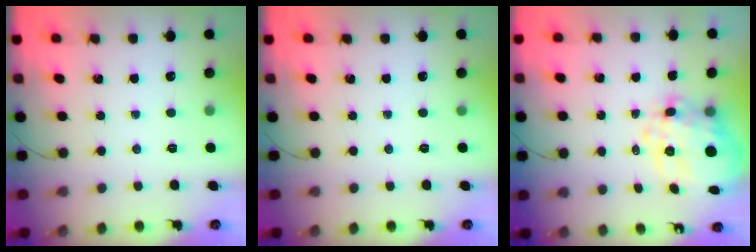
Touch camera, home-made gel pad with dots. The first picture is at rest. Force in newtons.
{"total": 0.0}
{"total": 13.9, "press": 13.6, "slide": 2.9}